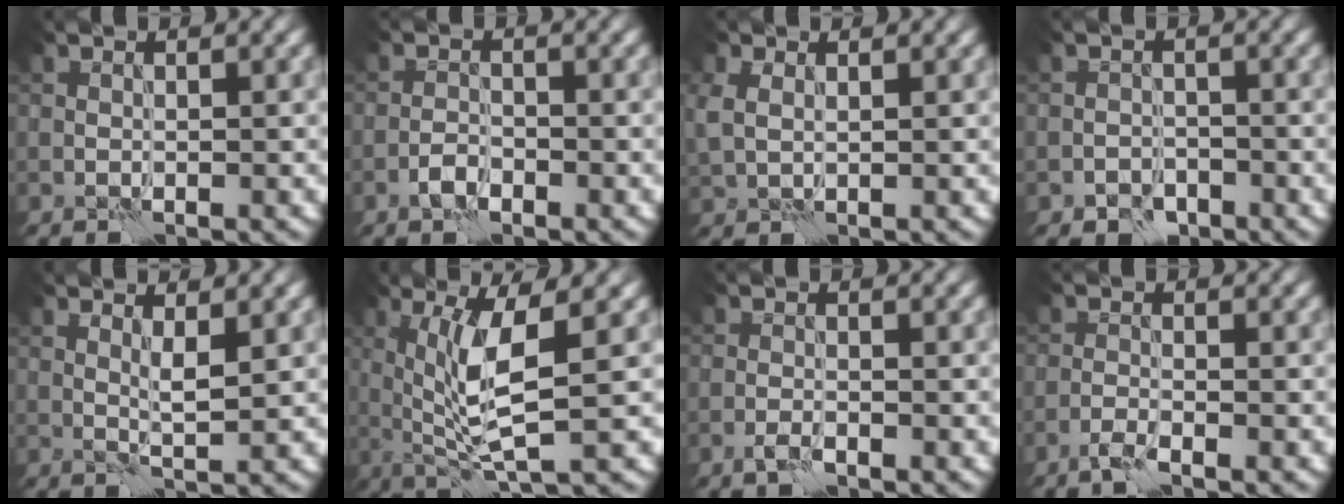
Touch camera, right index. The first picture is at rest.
{"total": 1.6, "force": [-1.0, 0.7, 1.0], "torque": [-0.017, 0.005, -0.023]}
{"total": 2.7, "force": [0.9, 1.8, 1.8], "torque": [-0.052, 0.000, 0.021]}
{"total": 2.2, "force": [-1.5, 1.5, 0.7], "torque": [-0.008, 0.003, -0.029]}
{"total": 1.5, "force": [0.6, 0.1, 1.4], "torque": [-0.026, -0.006, 0.011]}
{"total": 6.2, "force": [1.0, 1.3, 5.9], "torque": [-0.113, -0.004, 0.020]}
{"total": 1.2, "force": [-0.8, 0.3, 0.8], "torque": [-0.019, 0.002, -0.019]}
{"total": 1.5, "force": [-1.1, 0.2, 1.0], "torque": [-0.020, 0.002, -0.028]}